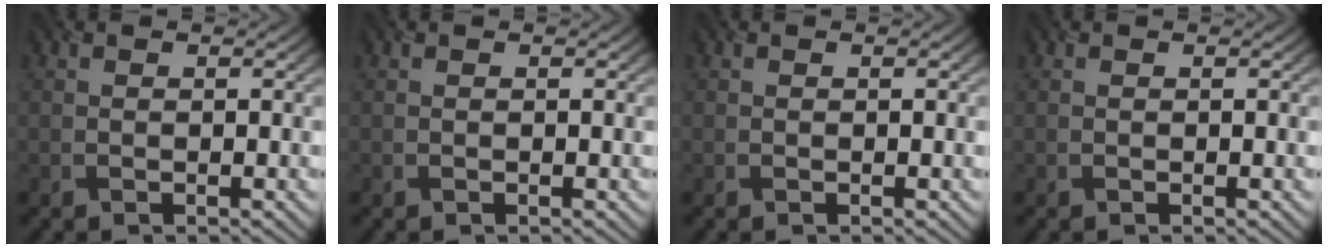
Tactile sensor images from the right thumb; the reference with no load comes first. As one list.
[{"total": 0.0}, {"total": 0.0}, {"total": 0.0}]